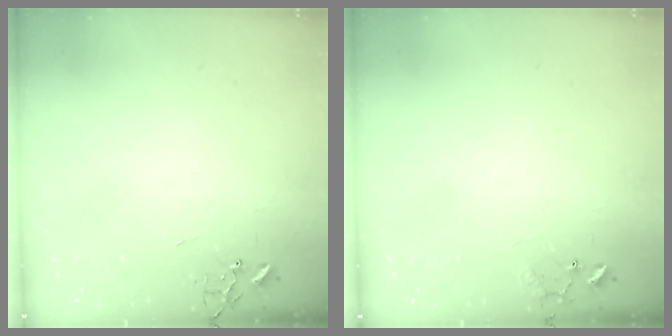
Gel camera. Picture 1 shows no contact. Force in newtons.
{"total": 8.6, "press": 8.6, "slide": 0.5}